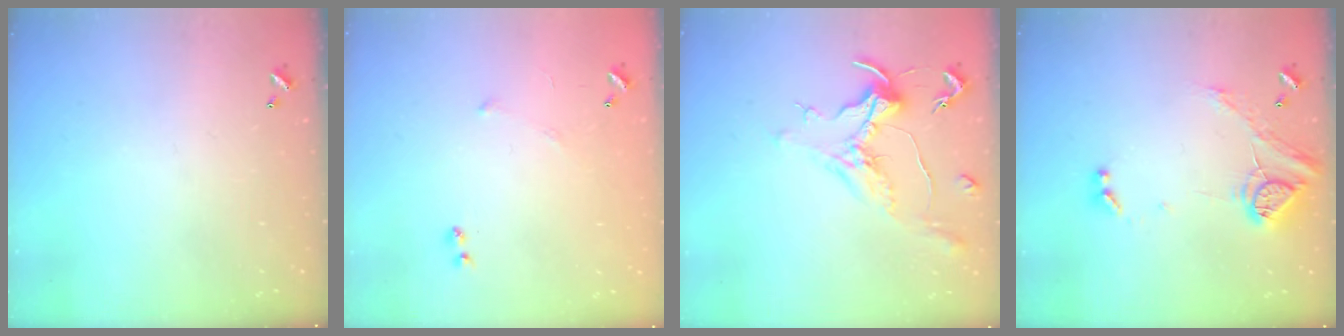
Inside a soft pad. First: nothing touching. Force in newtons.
{"total": 5.2, "press": 5.1, "slide": 0.8}
{"total": 1.4, "press": 0.6, "slide": 1.3}
{"total": 16.8, "press": 16.8, "slide": 0.8}